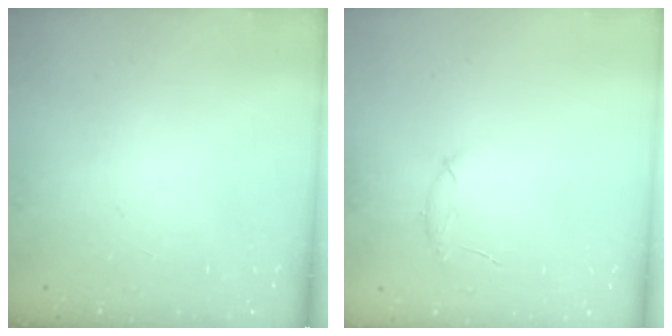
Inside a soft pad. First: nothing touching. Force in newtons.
{"total": 6.9, "press": 6.7, "slide": 1.8}